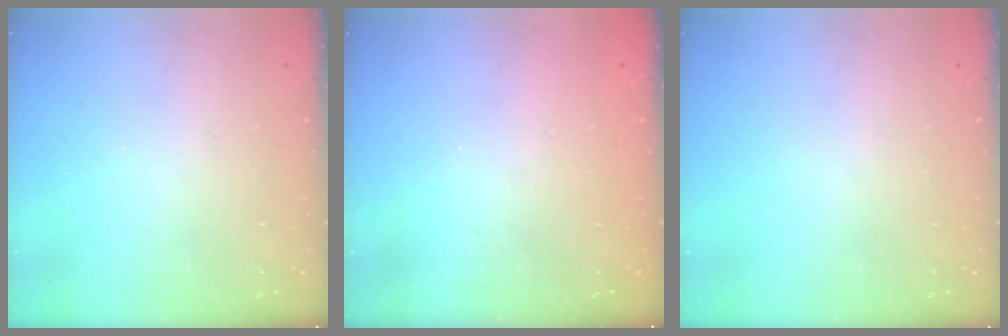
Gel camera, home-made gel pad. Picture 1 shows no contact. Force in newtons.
{"total": 2.3, "press": 2.2, "slide": 0.7}
{"total": 0.0}